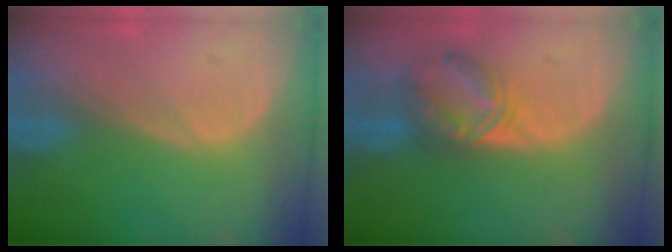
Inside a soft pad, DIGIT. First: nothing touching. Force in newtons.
{"total": 6.3, "press": 6.1, "slide": 1.6}